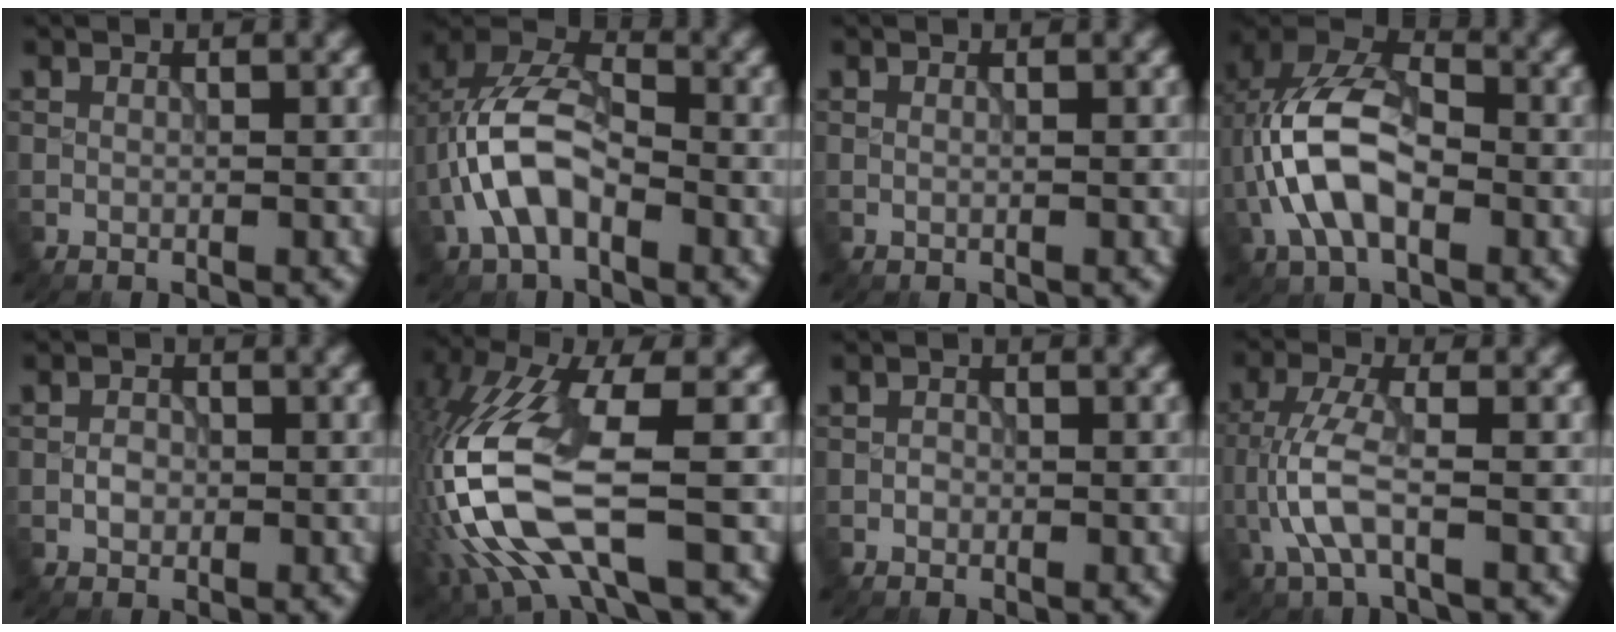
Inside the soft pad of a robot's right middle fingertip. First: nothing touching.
{"total": 7.0, "force": [-2.1, 3.8, 5.4], "torque": [-0.112, 0.018, -0.044]}
{"total": 0.0}
{"total": 9.0, "force": [-1.7, 5.0, 7.2], "torque": [-0.152, 0.020, -0.042]}
{"total": 1.4, "force": [-0.3, 1.0, 0.9], "torque": [-0.014, 0.002, -0.009]}
{"total": 11.7, "force": [-2.4, 3.8, 10.8], "torque": [-0.250, -0.001, -0.050]}
{"total": 0.7, "force": [-0.2, 0.6, 0.3], "torque": [-0.003, -0.001, -0.006]}
{"total": 4.3, "force": [-1.4, 1.4, 3.8], "torque": [-0.092, 0.005, -0.032]}